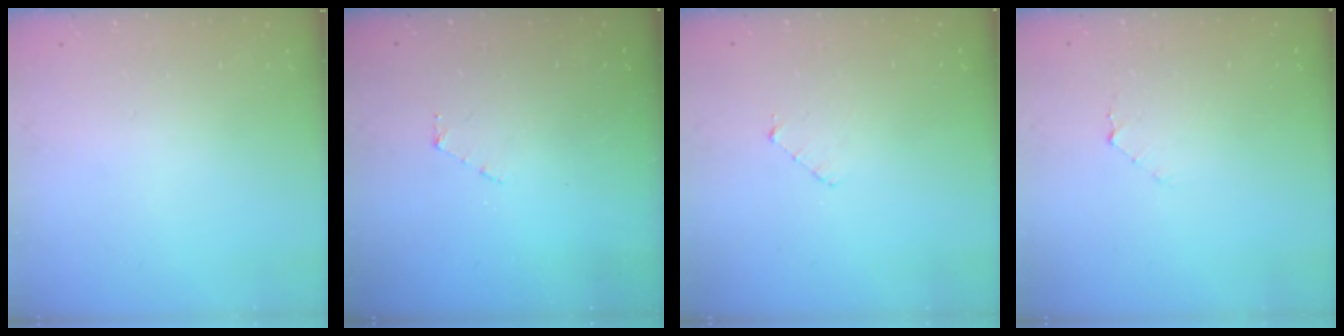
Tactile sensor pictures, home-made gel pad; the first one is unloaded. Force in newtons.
{"total": 2.9, "press": 2.9, "slide": 0.3}
{"total": 2.9, "press": 2.9, "slide": 0.2}
{"total": 3.5, "press": 3.5, "slide": 0.3}